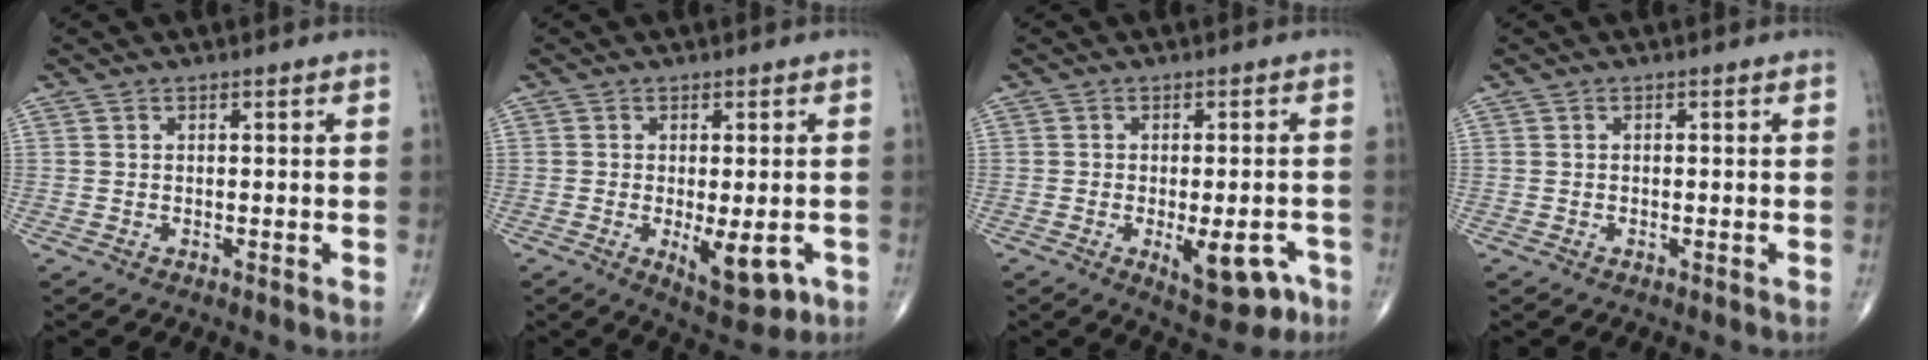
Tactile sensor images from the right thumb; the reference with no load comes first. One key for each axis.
{"total": 7.8, "fx": -2.2, "fy": 3.2, "fz": 6.7, "tx": -0.083, "ty": -0.015, "tz": -0.024}
{"total": 8.8, "fx": -3.5, "fy": 3.9, "fz": 7.1, "tx": -0.071, "ty": 0.009, "tz": -0.037}
{"total": 0.0}